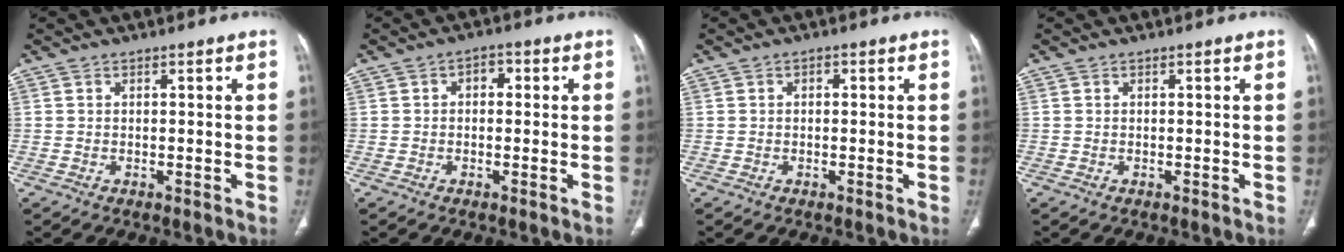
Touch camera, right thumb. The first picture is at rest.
{"total": 2.7, "force": [0.3, 1.9, 1.9], "torque": [-0.015, 0.010, -0.004]}
{"total": 1.0, "force": [0.1, 0.7, 0.7], "torque": [-0.006, 0.003, -0.001]}
{"total": 0.0}